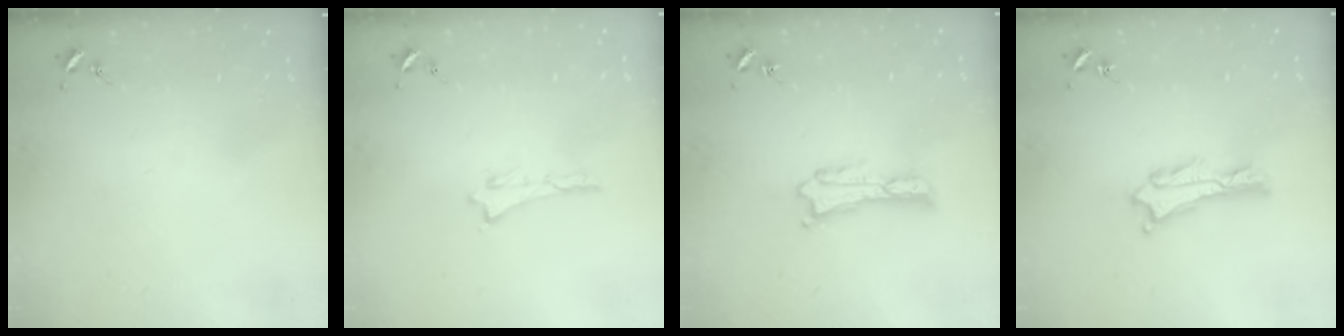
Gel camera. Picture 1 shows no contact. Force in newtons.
{"total": 0.0}
{"total": 0.5, "press": 0.5, "slide": 0.2}
{"total": 1.1, "press": 1.1, "slide": 0.2}